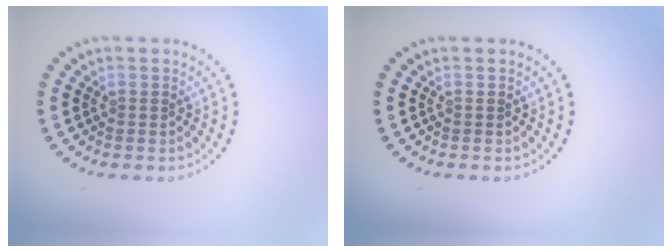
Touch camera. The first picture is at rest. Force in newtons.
{"total": 0.0}